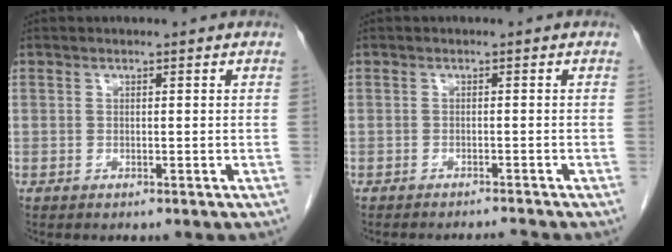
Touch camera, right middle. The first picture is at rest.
{"total": 2.5, "force": [-2.3, -1.0, 0.1], "torque": [0.000, -0.009, -0.033]}